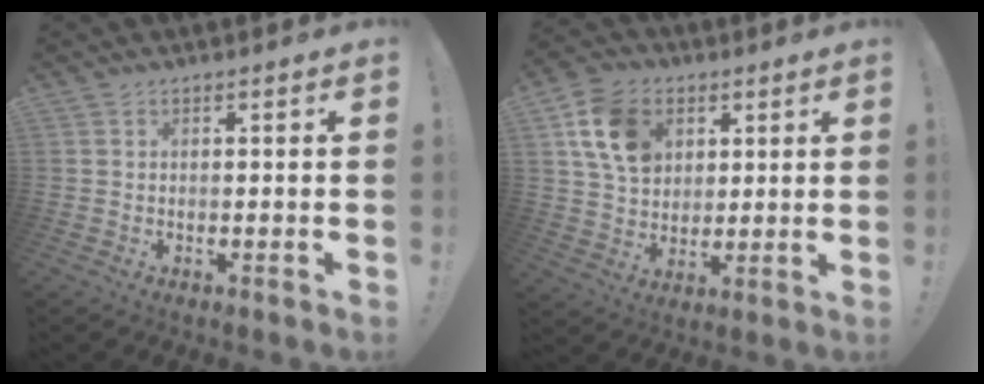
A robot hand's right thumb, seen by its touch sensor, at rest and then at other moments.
{"total": 14.7, "force": [5.4, 11.3, 7.7], "torque": [-0.117, -0.005, 0.111]}